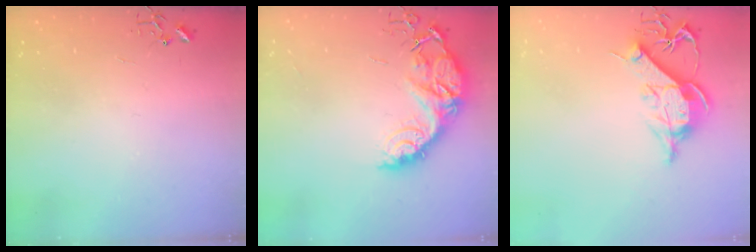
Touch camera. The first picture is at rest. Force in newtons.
{"total": 15.1, "press": 15.0, "slide": 1.1}
{"total": 11.0, "press": 11.0, "slide": 0.5}